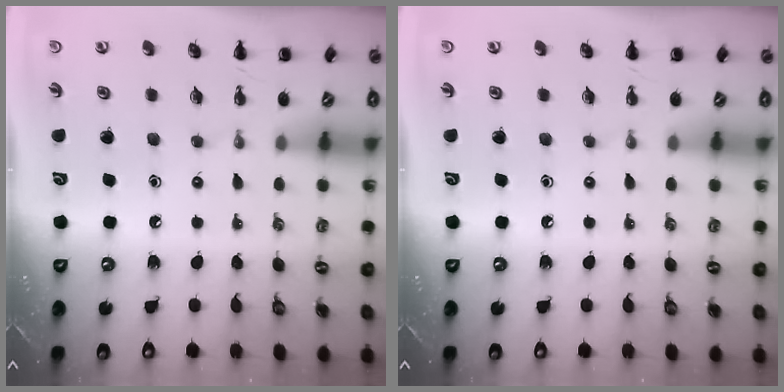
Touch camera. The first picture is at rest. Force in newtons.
{"total": 0.0}